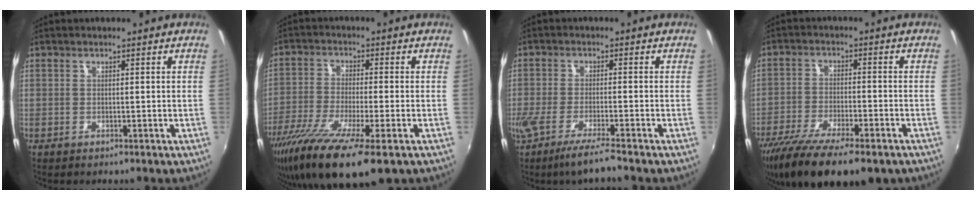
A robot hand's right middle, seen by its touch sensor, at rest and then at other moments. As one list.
[{"total": 15.4, "force": [-9.5, 2.4, 11.9], "torque": [-0.244, -0.059, -0.172]}, {"total": 6.8, "force": [-5.3, -0.4, 4.3], "torque": [-0.088, -0.029, -0.097]}, {"total": 18.0, "force": [-12.9, 5.2, 11.4], "torque": [-0.225, -0.058, -0.208]}]